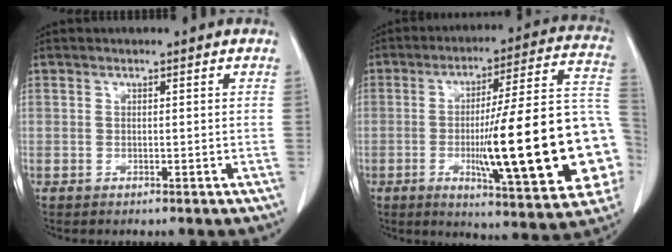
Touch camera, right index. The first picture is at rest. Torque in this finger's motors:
{"motor_torque": [2.14, 0.00, 1.06, 0.21]}